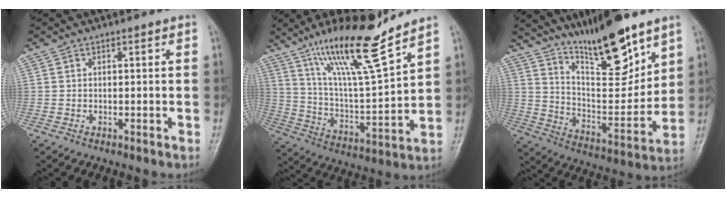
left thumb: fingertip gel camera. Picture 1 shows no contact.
{"total": 17.4, "force": [12.8, 1.8, 11.8], "torque": [-0.192, -0.071, 0.235]}
{"total": 16.8, "force": [12.4, 4.1, 10.7], "torque": [-0.142, -0.081, 0.223]}